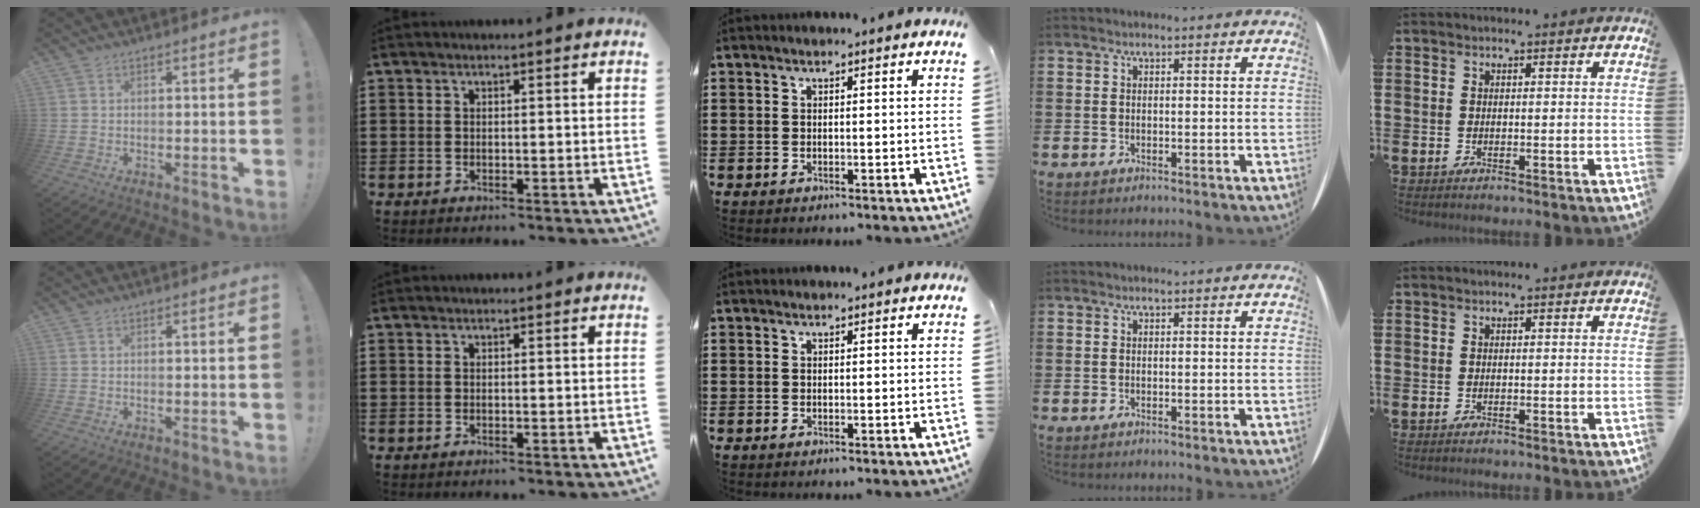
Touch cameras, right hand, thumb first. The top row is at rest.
{}